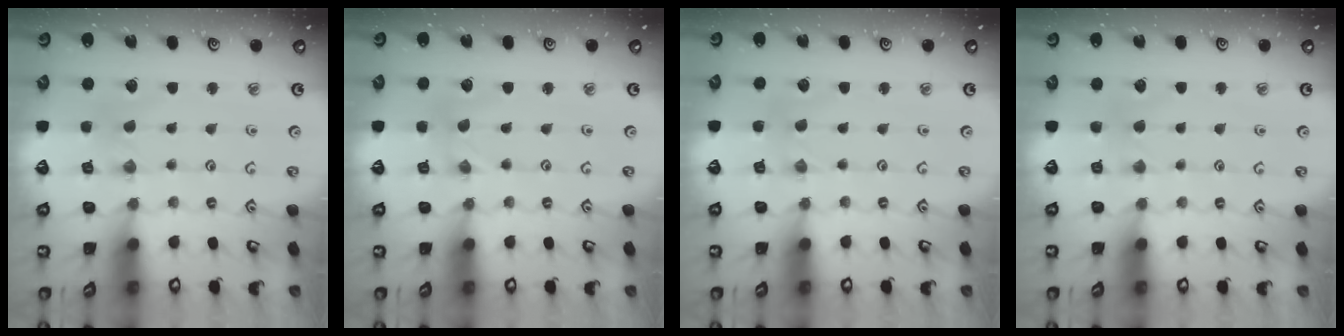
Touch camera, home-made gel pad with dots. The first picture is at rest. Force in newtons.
{"total": 0.0}
{"total": 1.2, "press": 1.2, "slide": 0.3}
{"total": 2.7, "press": 2.7, "slide": 0.5}